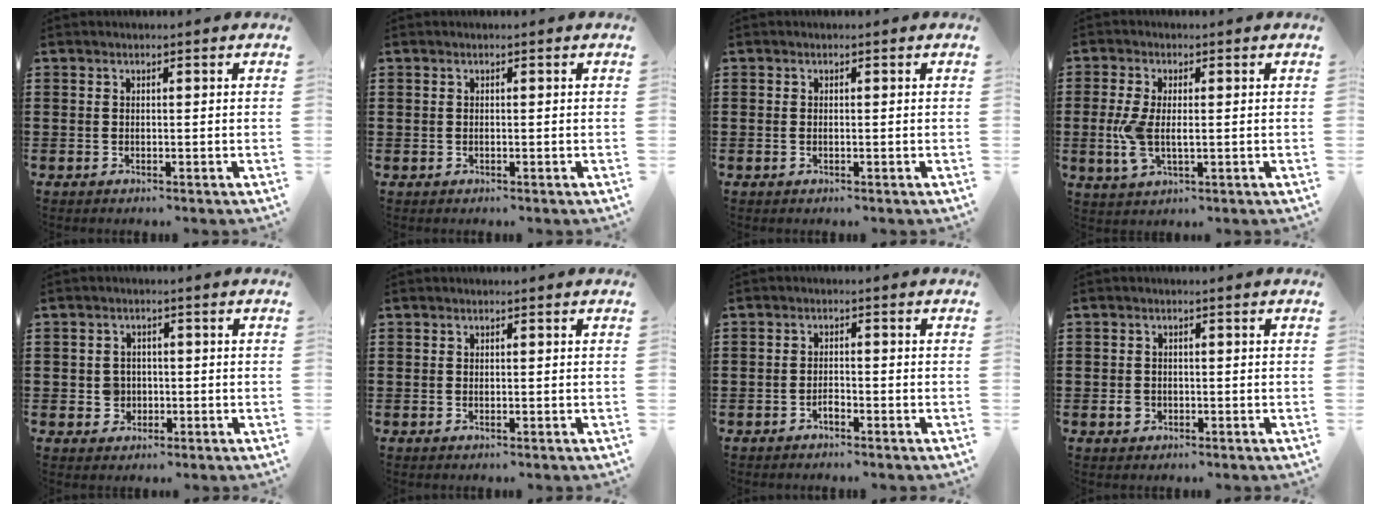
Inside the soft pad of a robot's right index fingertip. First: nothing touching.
{"total": 0.0}
{"total": 0.5, "force": [-0.1, 0.2, 0.4], "torque": [-0.012, -0.002, -0.001]}
{"total": 5.4, "force": [-0.3, 2.6, 4.8], "torque": [-0.115, -0.004, -0.011]}
{"total": 2.9, "force": [-0.6, 2.7, 0.9], "torque": [-0.027, 0.005, -0.014]}
{"total": 0.0}
{"total": 1.5, "force": [-1.1, 0.6, 0.8], "torque": [-0.018, -0.001, -0.022]}
{"total": 1.9, "force": [-0.6, 1.5, 0.9], "torque": [-0.018, 0.003, -0.013]}